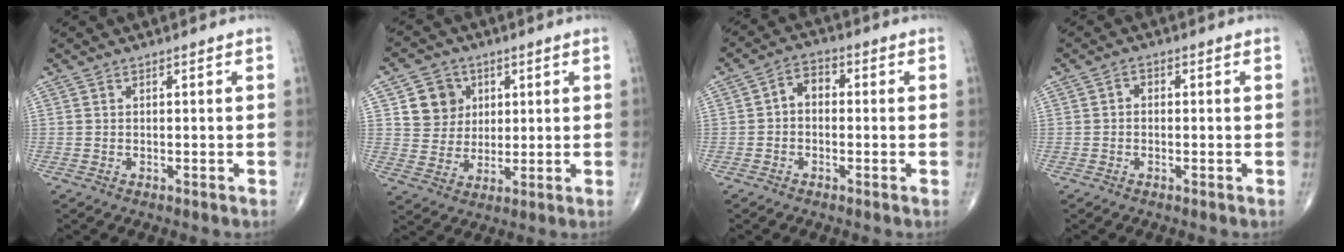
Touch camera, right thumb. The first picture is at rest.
{"total": 8.3, "force": [2.8, 7.5, 2.4], "torque": [-0.008, -0.008, 0.051]}
{"total": 4.5, "force": [-0.2, 3.3, 3.1], "torque": [-0.036, 0.018, -0.017]}
{"total": 1.5, "force": [-0.1, 1.2, 0.9], "torque": [-0.006, 0.008, -0.008]}